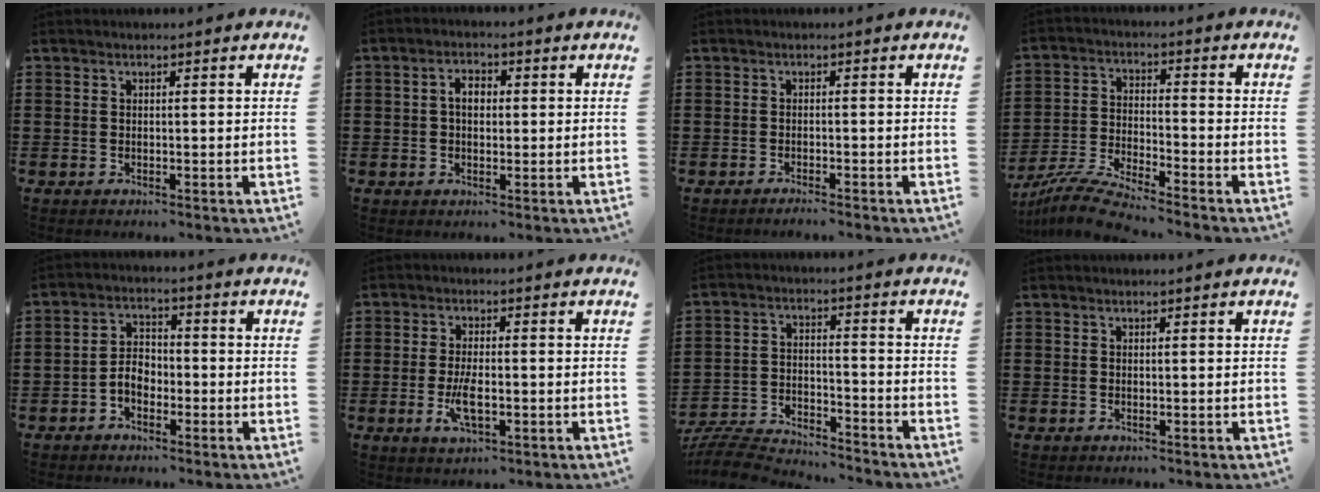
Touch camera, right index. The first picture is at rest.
{"total": 2.9, "force": [0.1, 1.7, 2.4], "torque": [-0.046, 0.007, 0.000]}
{"total": 1.2, "force": [-1.1, -0.2, 0.2], "torque": [-0.004, 0.000, -0.022]}
{"total": 7.0, "force": [-6.6, -0.2, 2.1], "torque": [-0.061, -0.009, -0.133]}
{"total": 3.6, "force": [-1.8, 2.4, 1.9], "torque": [-0.047, 0.007, -0.038]}
{"total": 5.0, "force": [-1.3, 1.8, 4.5], "torque": [-0.097, -0.003, -0.027]}
{"total": 7.0, "force": [-6.9, 0.7, 1.1], "torque": [-0.037, 0.007, -0.140]}
{"total": 0.0}